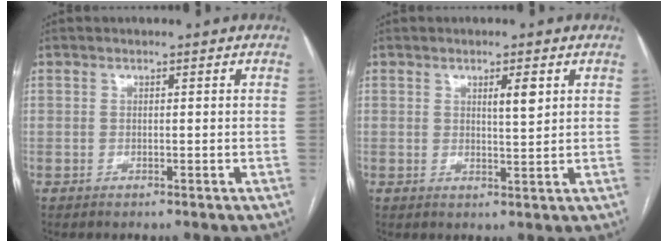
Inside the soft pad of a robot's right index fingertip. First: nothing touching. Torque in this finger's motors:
{"motor_torque": [-0.06, 0.02, 0.05, 0.04]}